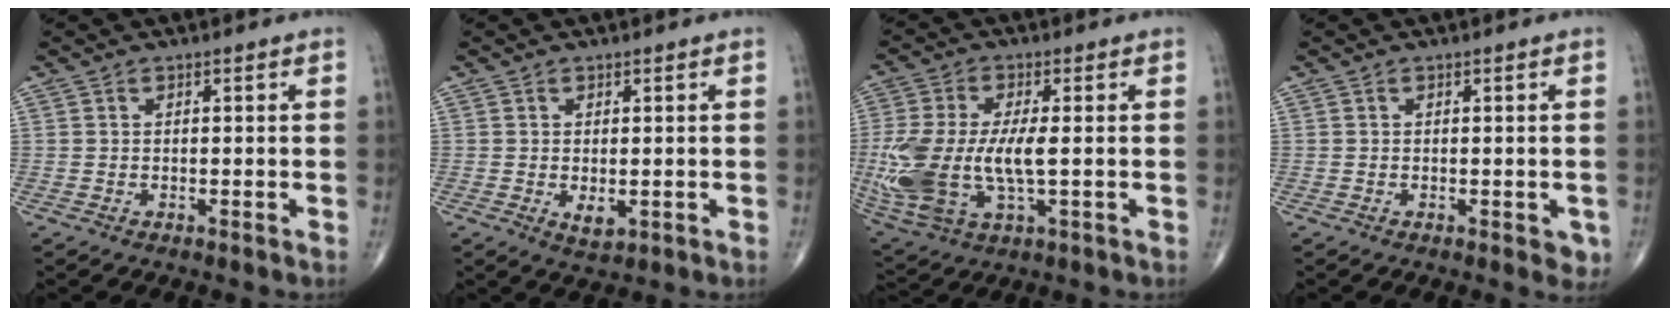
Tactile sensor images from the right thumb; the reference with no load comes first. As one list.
[{"total": 2.6, "force": [-0.4, 1.4, 2.2], "torque": [-0.028, -0.004, 0.002]}, {"total": 17.6, "force": [-1.4, 7.9, 15.7], "torque": [-0.370, -0.014, -0.013]}, {"total": 2.4, "force": [-0.8, 1.3, 1.9], "torque": [-0.002, 0.001, -0.010]}]